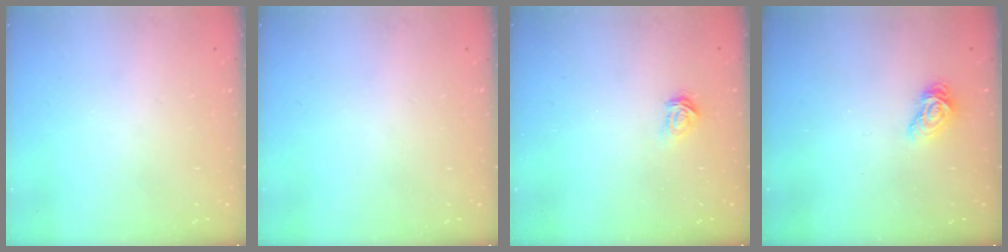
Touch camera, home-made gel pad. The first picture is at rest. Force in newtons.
{"total": 0.0}
{"total": 3.0, "press": 3.0, "slide": 0.3}
{"total": 7.1, "press": 7.1, "slide": 0.1}